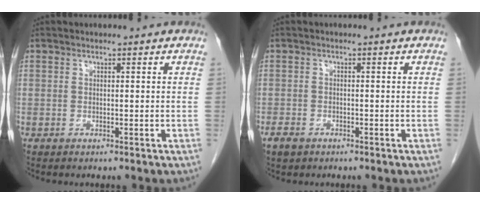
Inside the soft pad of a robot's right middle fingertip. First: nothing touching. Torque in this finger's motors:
{"motor_torque": [0.45, 0.02, 0.27, 0.04]}